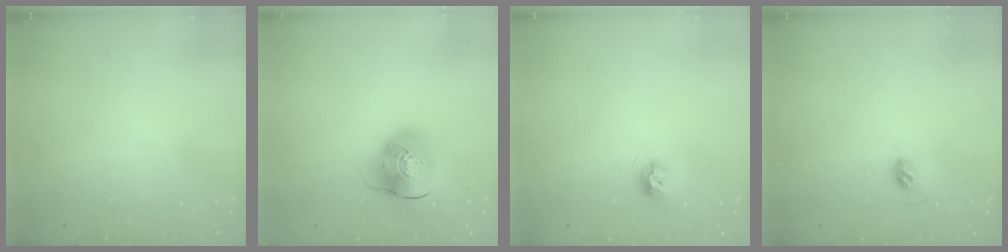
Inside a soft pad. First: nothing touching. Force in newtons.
{"total": 11.8, "press": 11.7, "slide": 1.9}
{"total": 7.6, "press": 7.6, "slide": 0.4}
{"total": 4.9, "press": 4.8, "slide": 1.1}